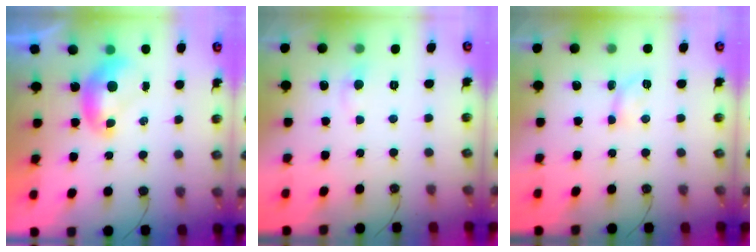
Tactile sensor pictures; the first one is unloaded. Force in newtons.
{"total": 1.0, "press": 0.8, "slide": 0.7}
{"total": 2.9, "press": 2.9, "slide": 0.5}